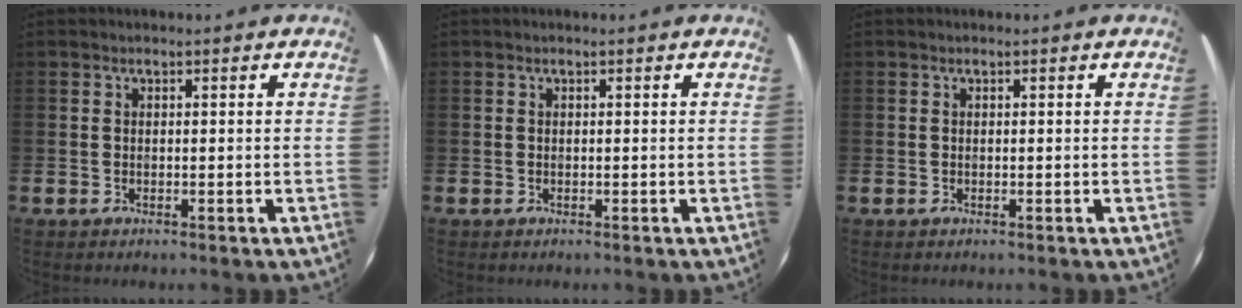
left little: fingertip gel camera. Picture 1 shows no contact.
{"total": 0.0}
{"total": 0.0}